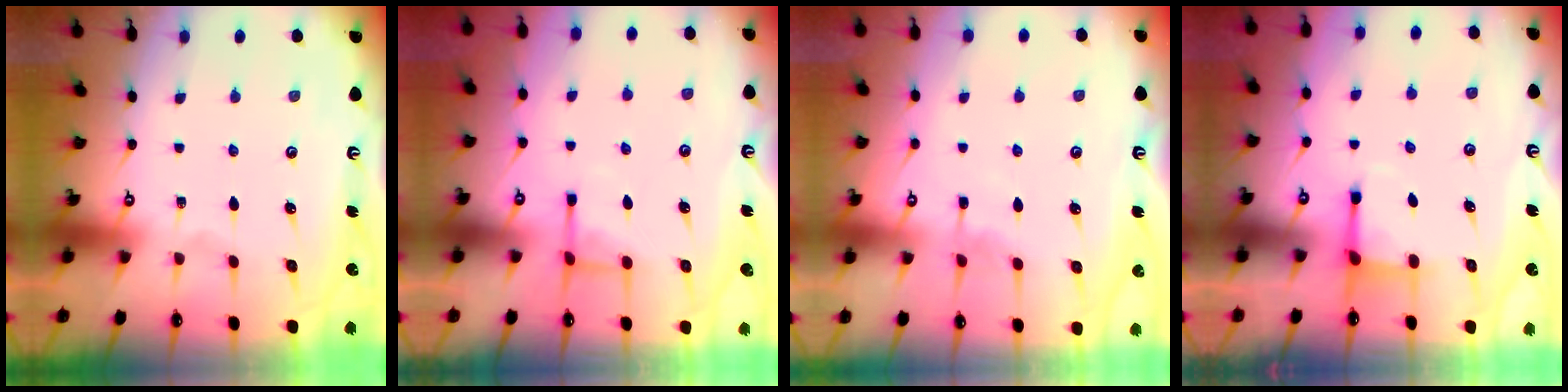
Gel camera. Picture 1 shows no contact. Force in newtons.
{"total": 5.4, "press": 5.4, "slide": 0.6}
{"total": 3.4, "press": 3.3, "slide": 0.6}
{"total": 3.3, "press": 3.1, "slide": 0.9}